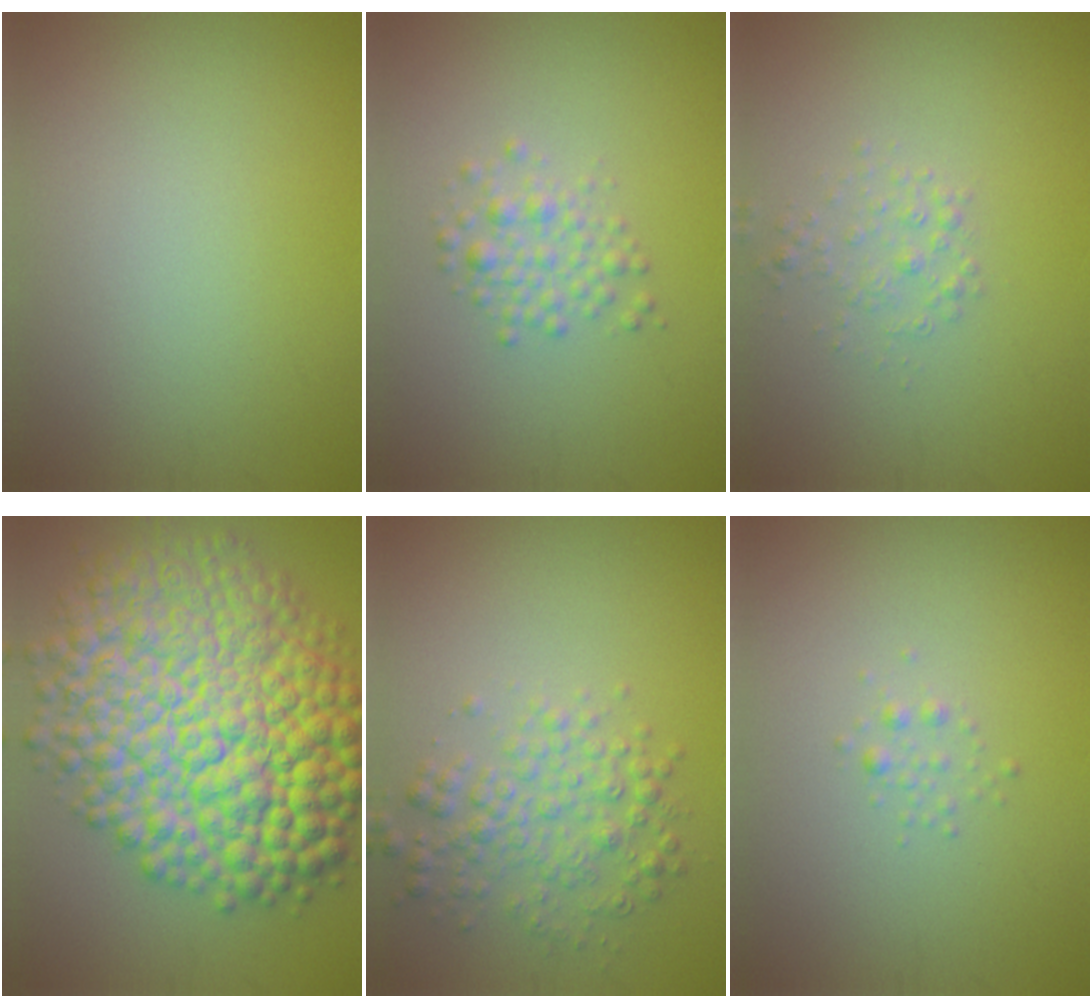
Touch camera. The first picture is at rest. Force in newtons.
{"total": 2.2, "press": 2.2, "slide": 0.1}
{"total": 1.5, "press": 1.5, "slide": 0.0}
{"total": 16.1, "press": 16.1, "slide": 0.1}
{"total": 3.5, "press": 3.5, "slide": 0.0}
{"total": 0.8, "press": 0.8, "slide": 0.0}